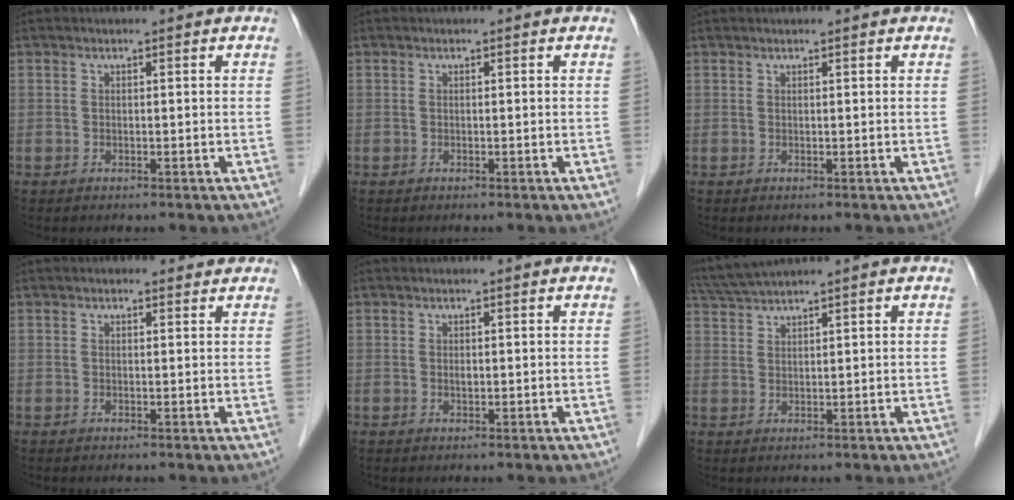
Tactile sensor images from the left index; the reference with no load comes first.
{"total": 0.0}
{"total": 1.0, "force": [0.9, 0.0, 0.4], "torque": [-0.005, 0.012, 0.017]}
{"total": 1.5, "force": [1.2, 0.8, 0.4], "torque": [-0.009, 0.010, 0.013]}
{"total": 0.5, "force": [0.1, 0.3, 0.4], "torque": [-0.007, -0.001, 0.001]}
{"total": 4.4, "force": [4.0, -1.4, 1.3], "torque": [-0.034, 0.014, 0.083]}